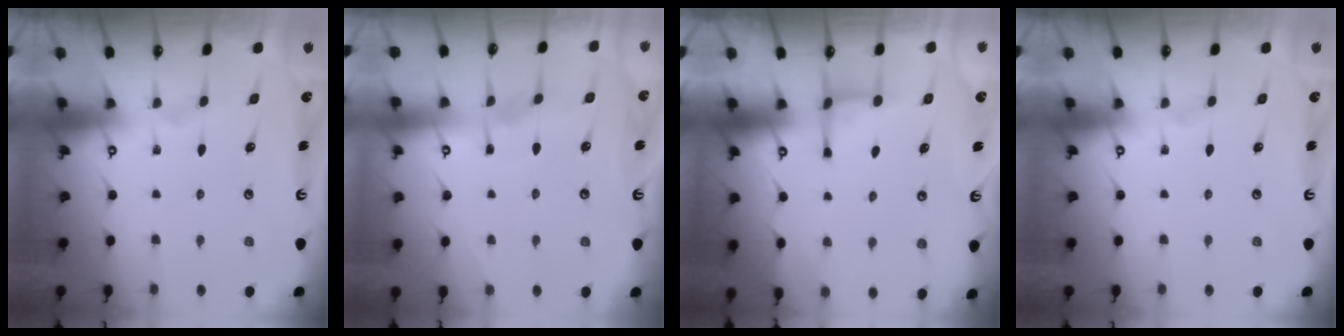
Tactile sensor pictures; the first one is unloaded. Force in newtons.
{"total": 3.7, "press": 3.6, "slide": 0.6}
{"total": 2.8, "press": 2.7, "slide": 0.6}
{"total": 0.0}